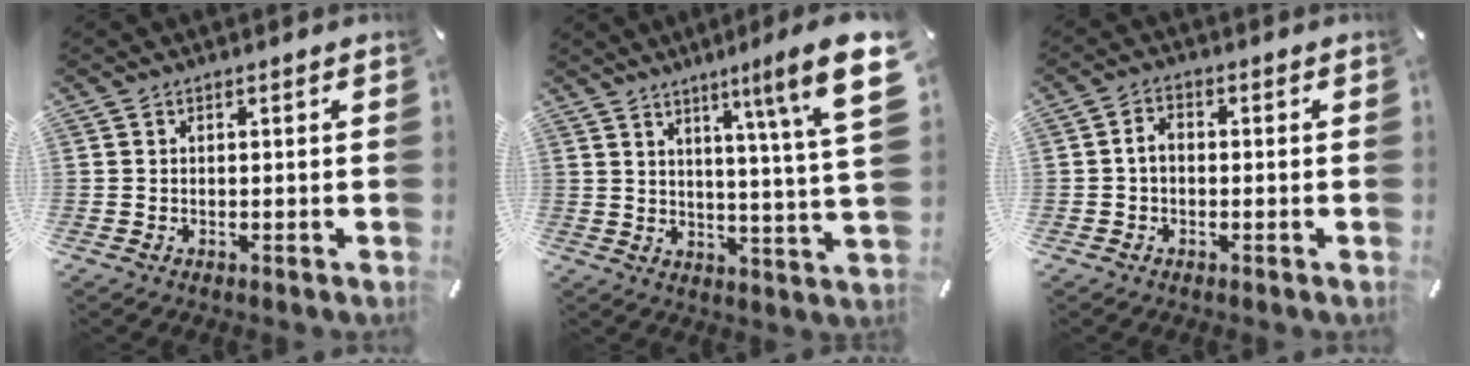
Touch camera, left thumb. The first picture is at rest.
{"total": 13.8, "force": [7.6, 0.0, 11.6], "torque": [-0.172, -0.052, 0.106]}
{"total": 3.0, "force": [-0.5, 2.1, 2.1], "torque": [-0.047, 0.006, -0.013]}